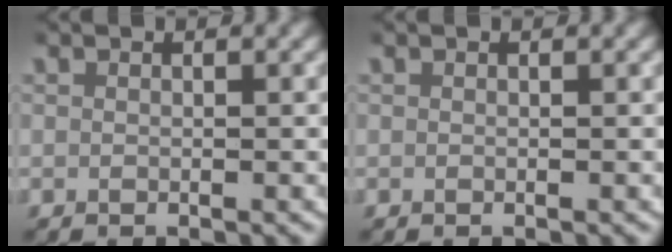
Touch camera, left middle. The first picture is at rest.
{"total": 0.0}